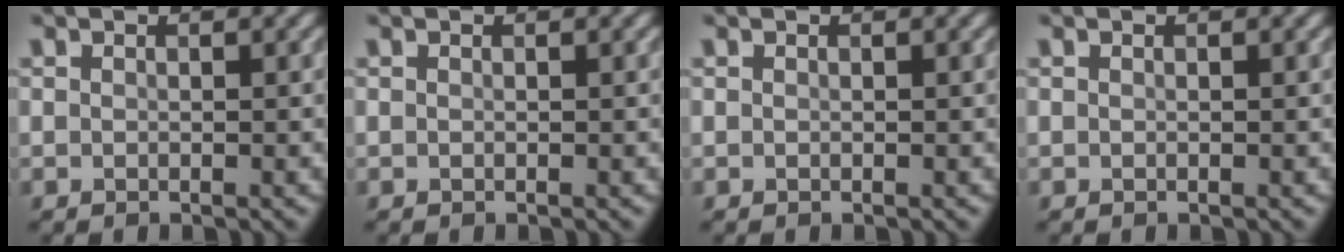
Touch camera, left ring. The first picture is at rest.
{"total": 0.0}
{"total": 0.0}
{"total": 0.0}